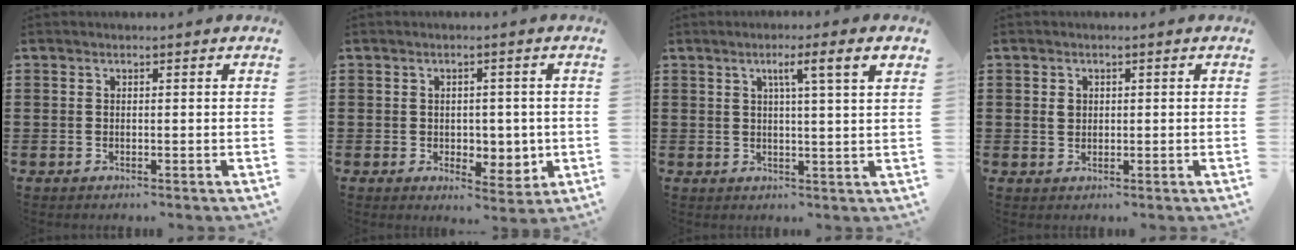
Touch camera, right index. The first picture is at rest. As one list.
[{"total": 3.2, "force": [0.5, 2.7, 1.7], "torque": [-0.026, 0.001, 0.004]}, {"total": 4.6, "force": [1.8, -0.2, 4.2], "torque": [-0.079, -0.005, 0.023]}, {"total": 1.4, "force": [0.2, 1.1, 0.8], "torque": [-0.020, 0.004, 0.002]}]